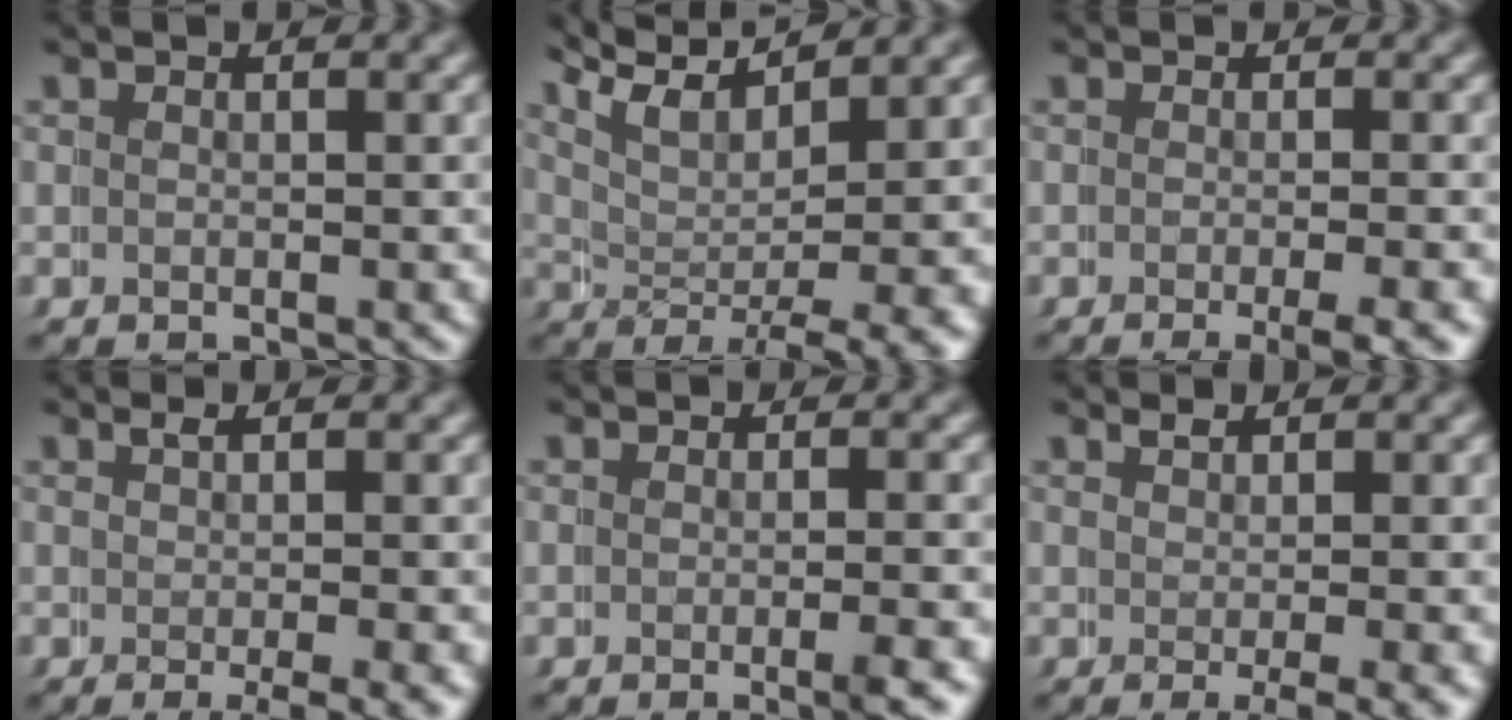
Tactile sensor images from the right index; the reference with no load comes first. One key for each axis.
{"total": 7.8, "fx": 4.7, "fy": 2.9, "fz": 5.6, "tx": -0.098, "ty": 0.006, "tz": 0.063}
{"total": 2.9, "fx": -1.7, "fy": 0.3, "fz": 2.4, "tx": -0.019, "ty": 0.006, "tz": -0.030}
{"total": 2.4, "fx": -0.5, "fy": 0.2, "fz": 2.4, "tx": -0.025, "ty": 0.002, "tz": -0.009}
{"total": 1.8, "fx": -0.9, "fy": -0.1, "fz": 1.5, "tx": -0.008, "ty": 0.010, "tz": -0.021}
{"total": 1.8, "fx": -0.1, "fy": -0.1, "fz": 1.8, "tx": -0.021, "ty": -0.005, "tz": 0.000}